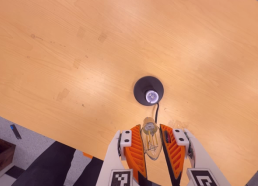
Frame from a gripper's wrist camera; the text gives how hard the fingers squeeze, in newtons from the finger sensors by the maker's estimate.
{"total": 13.7, "left": 14.5, "right": 12.9}